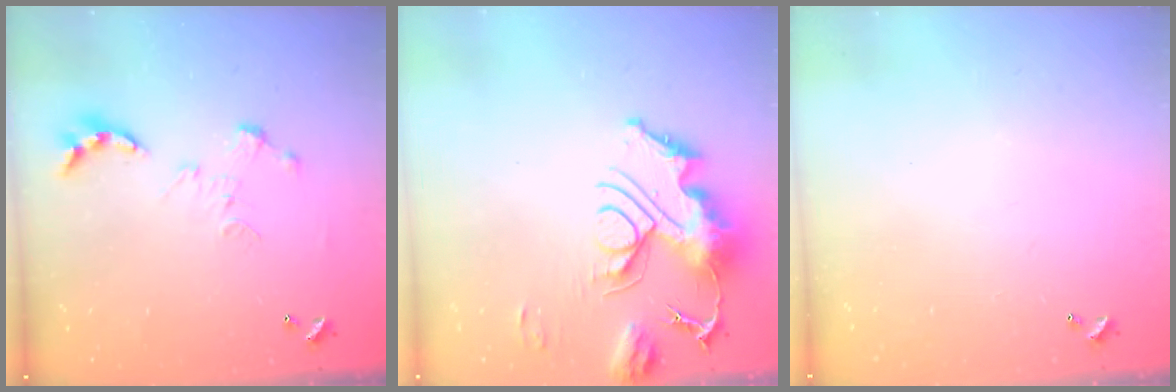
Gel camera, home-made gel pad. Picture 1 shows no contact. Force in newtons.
{"total": 15.1, "press": 15.0, "slide": 1.8}
{"total": 0.0}